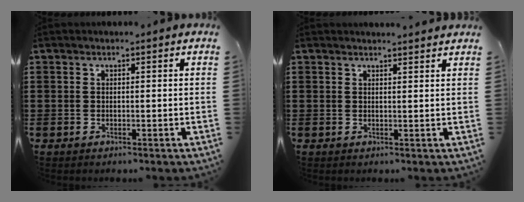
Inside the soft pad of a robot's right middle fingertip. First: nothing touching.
{"total": 1.3, "force": [1.3, -0.1, 0.3], "torque": [0.001, -0.004, 0.023]}